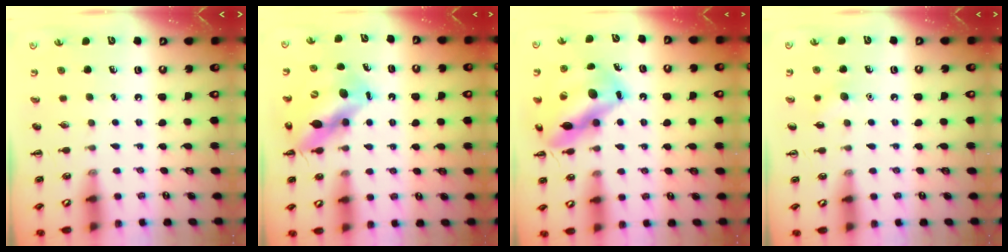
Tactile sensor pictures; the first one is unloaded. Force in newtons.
{"total": 12.6, "press": 12.2, "slide": 3.1}
{"total": 16.9, "press": 16.8, "slide": 1.8}
{"total": 5.2, "press": 5.0, "slide": 1.6}